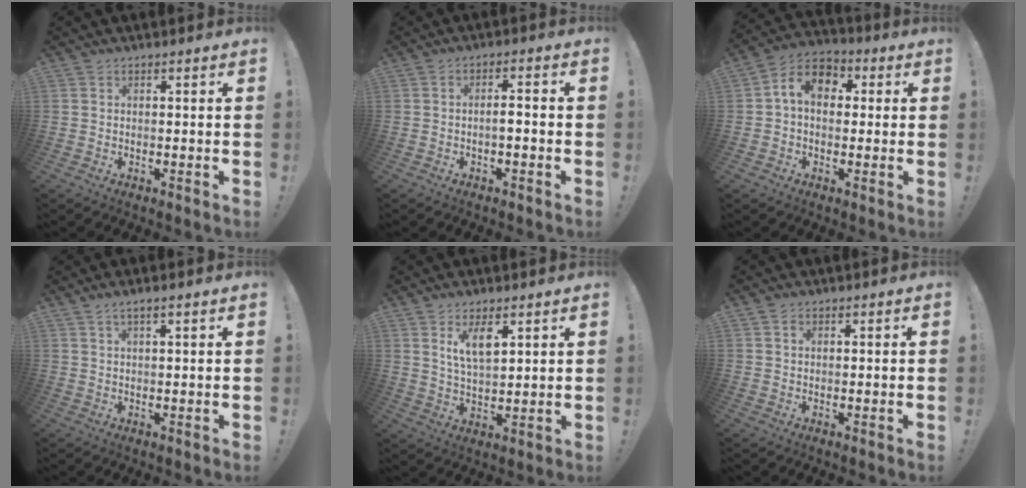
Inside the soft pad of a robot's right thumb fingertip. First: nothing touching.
{"total": 3.0, "force": [-1.4, 0.6, 2.6], "torque": [-0.045, 0.006, -0.024]}
{"total": 9.6, "force": [2.0, 6.9, 6.3], "torque": [-0.112, 0.018, 0.043]}
{"total": 2.3, "force": [1.3, -0.2, 1.9], "torque": [-0.043, -0.001, 0.023]}
{"total": 7.9, "force": [4.6, 3.6, 5.3], "torque": [-0.097, -0.015, 0.083]}
{"total": 1.0, "force": [0.6, 0.8, 0.4], "torque": [-0.004, 0.000, 0.010]}